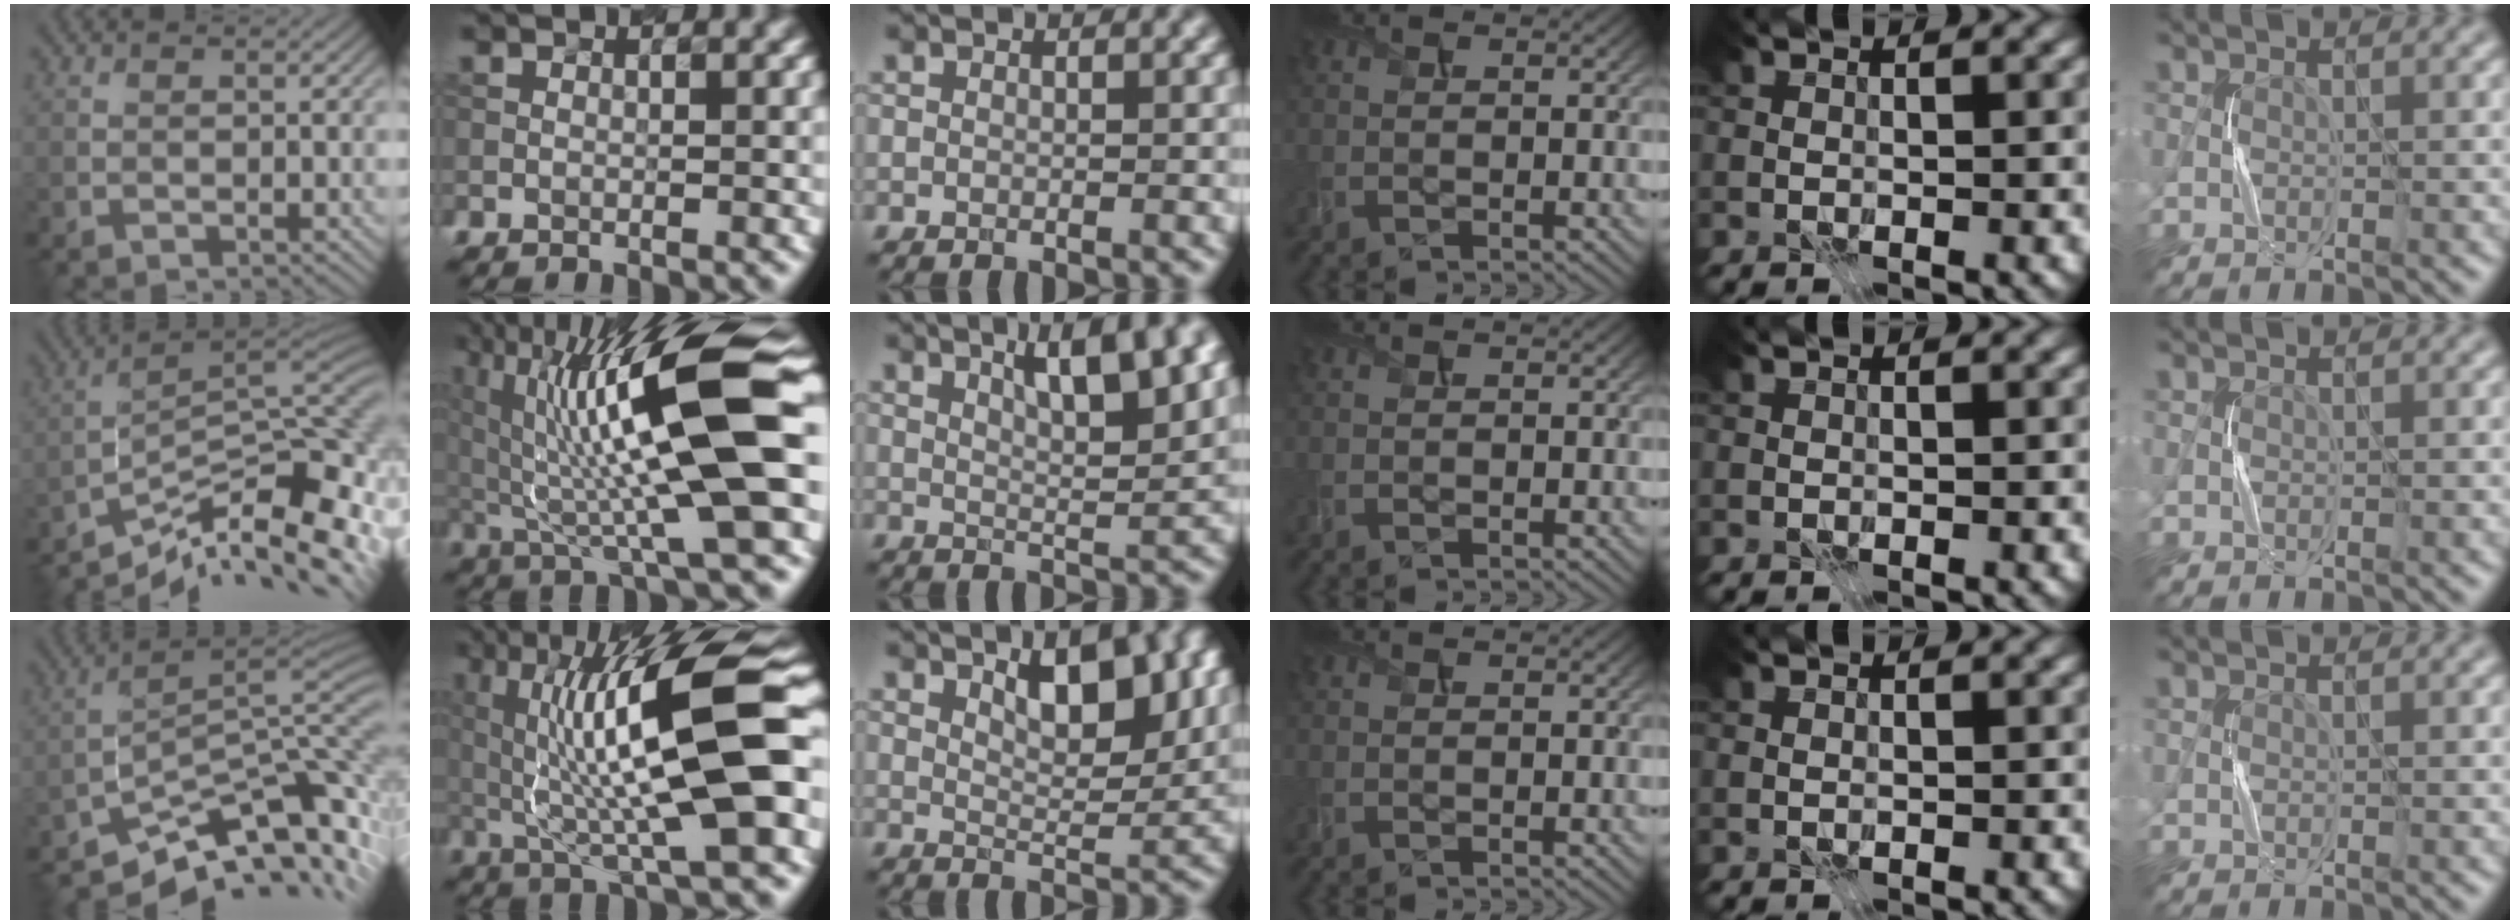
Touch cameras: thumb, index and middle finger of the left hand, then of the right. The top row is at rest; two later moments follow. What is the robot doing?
{"motion": "press", "object": "syringe"}